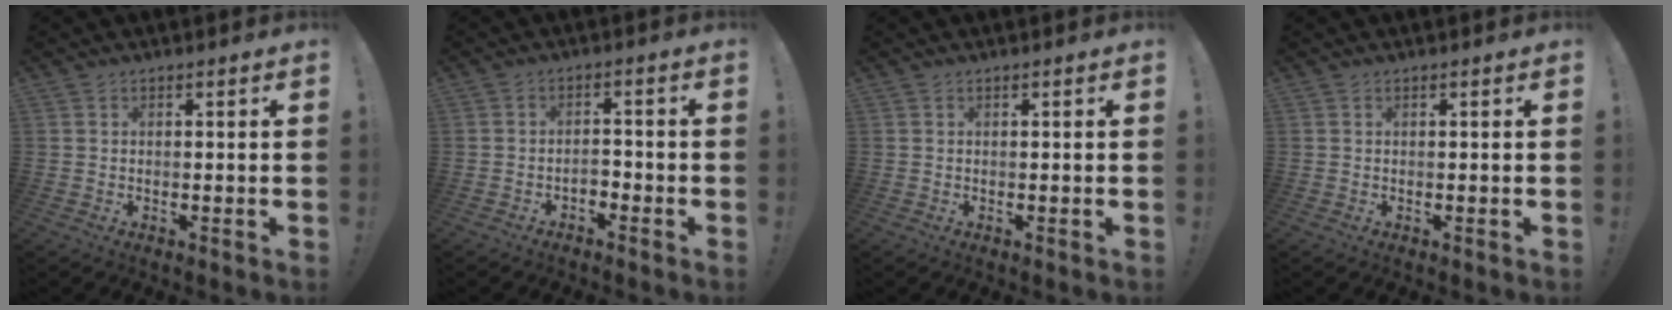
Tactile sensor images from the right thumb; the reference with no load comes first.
{"total": 2.8, "force": [-2.1, 1.3, 1.3], "torque": [-0.020, 0.001, -0.039]}
{"total": 0.0}
{"total": 0.0}